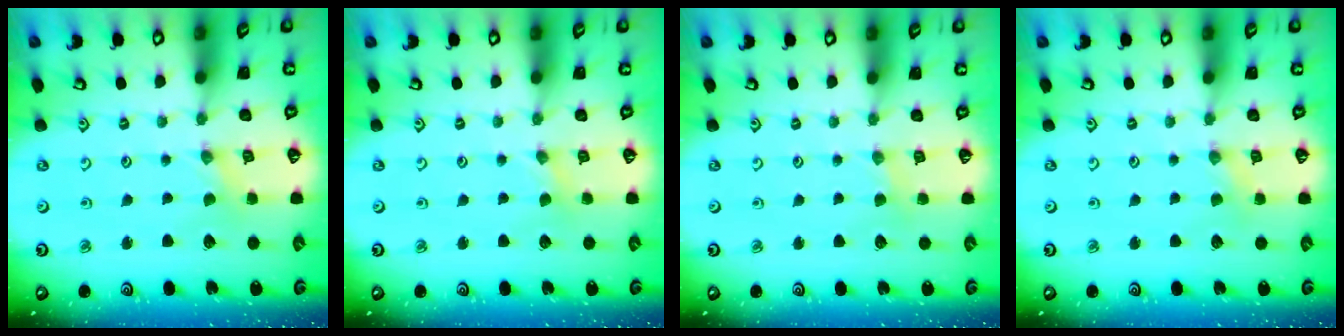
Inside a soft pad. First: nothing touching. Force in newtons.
{"total": 0.5, "press": 0.5, "slide": 0.1}
{"total": 1.9, "press": 1.8, "slide": 0.4}
{"total": 2.3, "press": 2.3, "slide": 0.3}